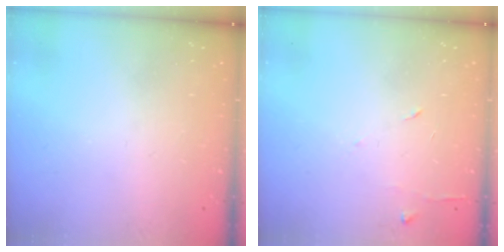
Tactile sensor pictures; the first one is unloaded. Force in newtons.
{"total": 5.8, "press": 5.7, "slide": 0.6}